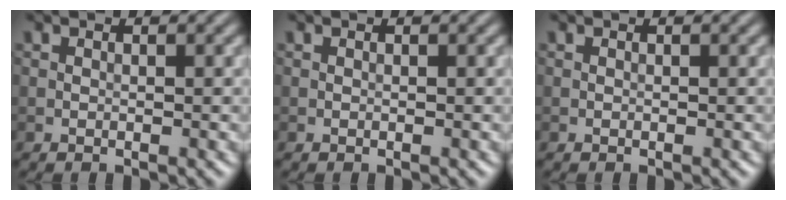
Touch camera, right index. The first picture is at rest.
{"total": 0.0}
{"total": 0.0}